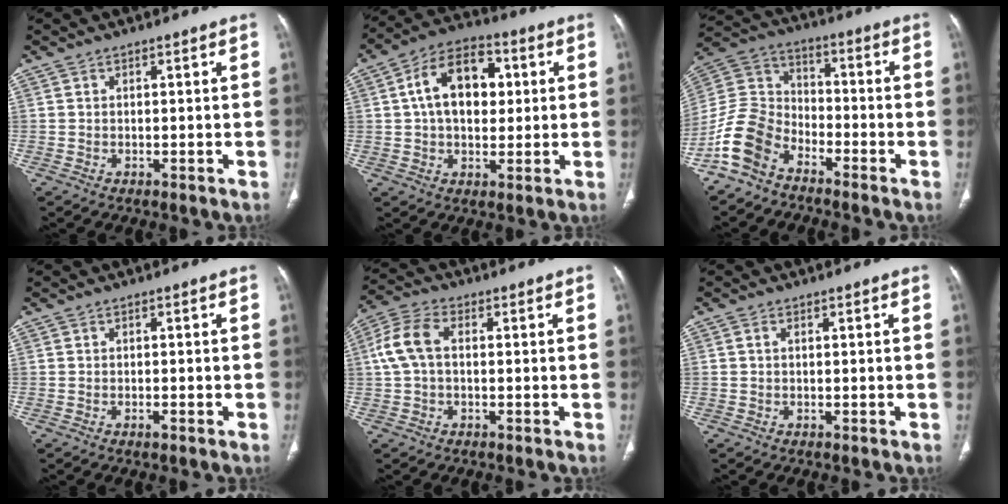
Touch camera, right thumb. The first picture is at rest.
{"total": 13.5, "force": [2.3, 8.7, 10.0], "torque": [-0.139, 0.017, 0.030]}
{"total": 10.9, "force": [-7.5, 6.4, 4.6], "torque": [-0.094, 0.056, -0.163]}
{"total": 1.2, "force": [-1.0, 0.0, 0.7], "torque": [-0.017, 0.004, -0.018]}
{"total": 7.1, "force": [0.5, 4.2, 5.7], "torque": [-0.127, 0.023, 0.006]}
{"total": 0.8, "force": [0.1, 0.4, 0.7], "torque": [-0.015, 0.000, -0.002]}